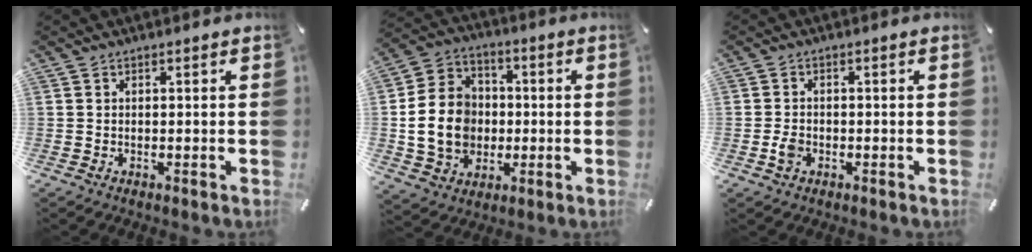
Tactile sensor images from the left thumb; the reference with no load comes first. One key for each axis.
{"total": 14.4, "fx": -1.6, "fy": 12.4, "fz": 7.2, "tx": -0.161, "ty": 0.016, "tz": -0.026}
{"total": 2.6, "fx": -0.8, "fy": 2.0, "fz": 1.4, "tx": -0.025, "ty": 0.003, "tz": -0.014}